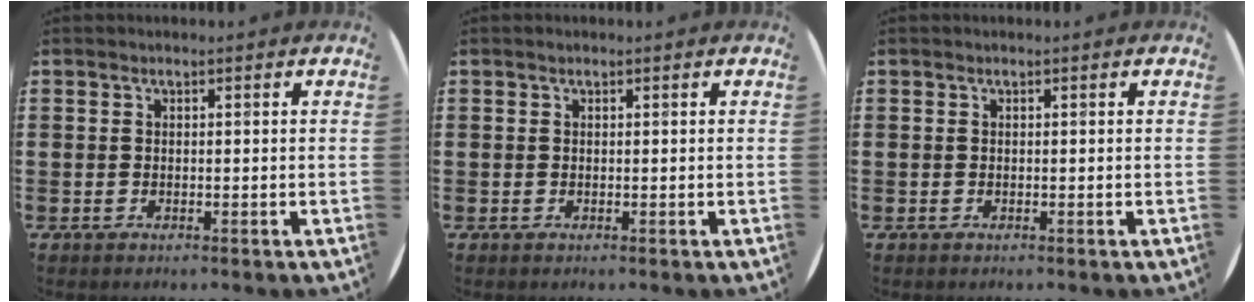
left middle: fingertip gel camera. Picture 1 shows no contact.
{"total": 0.0}
{"total": 0.0}